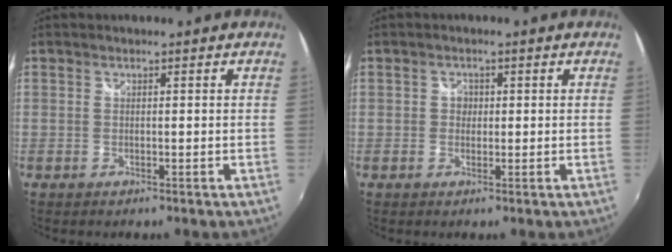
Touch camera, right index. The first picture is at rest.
{"total": 1.7, "force": [-0.1, 1.6, 0.4], "torque": [-0.003, 0.003, -0.005]}